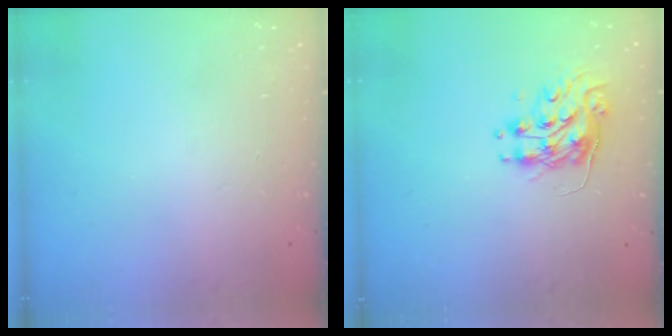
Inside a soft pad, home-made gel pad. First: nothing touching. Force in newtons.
{"total": 8.8, "press": 8.8, "slide": 0.3}